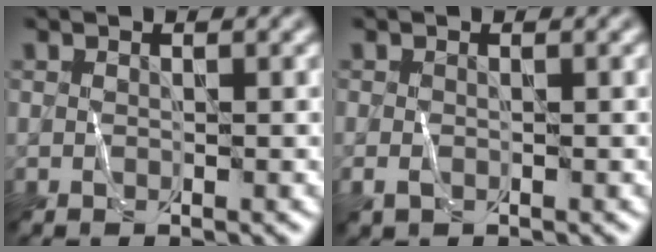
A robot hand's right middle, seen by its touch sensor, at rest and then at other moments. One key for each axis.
{"total": 1.3, "fx": -0.4, "fy": 0.9, "fz": 0.9, "tx": -0.023, "ty": -0.002, "tz": -0.009}